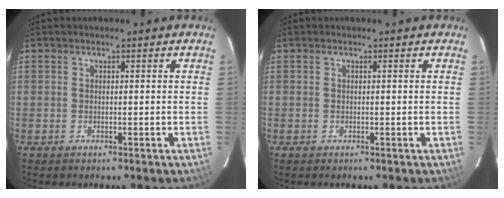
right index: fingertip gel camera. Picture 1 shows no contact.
{"total": 0.0}